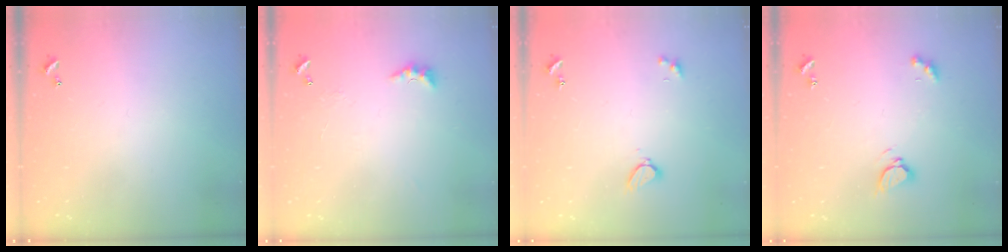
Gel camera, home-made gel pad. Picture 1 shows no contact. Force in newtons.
{"total": 3.0, "press": 2.9, "slide": 0.7}
{"total": 2.2, "press": 2.2, "slide": 0.3}
{"total": 3.4, "press": 3.4, "slide": 0.3}